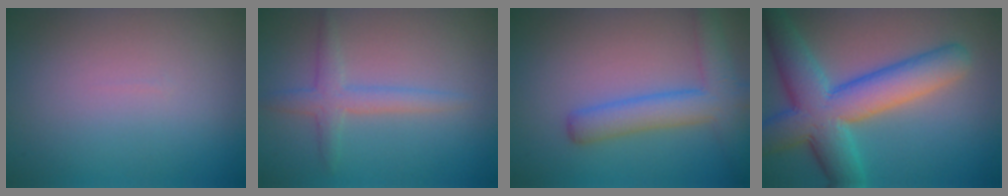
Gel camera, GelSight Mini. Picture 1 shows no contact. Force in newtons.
{"total": 2.5, "press": 2.5, "slide": 0.0}
{"total": 4.8, "press": 4.8, "slide": 0.1}
{"total": 9.5, "press": 9.5, "slide": 0.4}